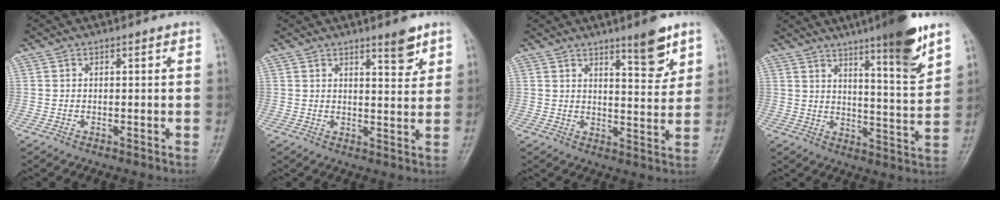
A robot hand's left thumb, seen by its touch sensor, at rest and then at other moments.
{"total": 5.0, "force": [3.4, 1.4, 3.5], "torque": [-0.037, -0.024, 0.048]}
{"total": 7.5, "force": [5.0, 1.9, 5.3], "torque": [-0.061, -0.037, 0.072]}
{"total": 13.4, "force": [8.7, 1.5, 10.1], "torque": [-0.134, -0.055, 0.130]}